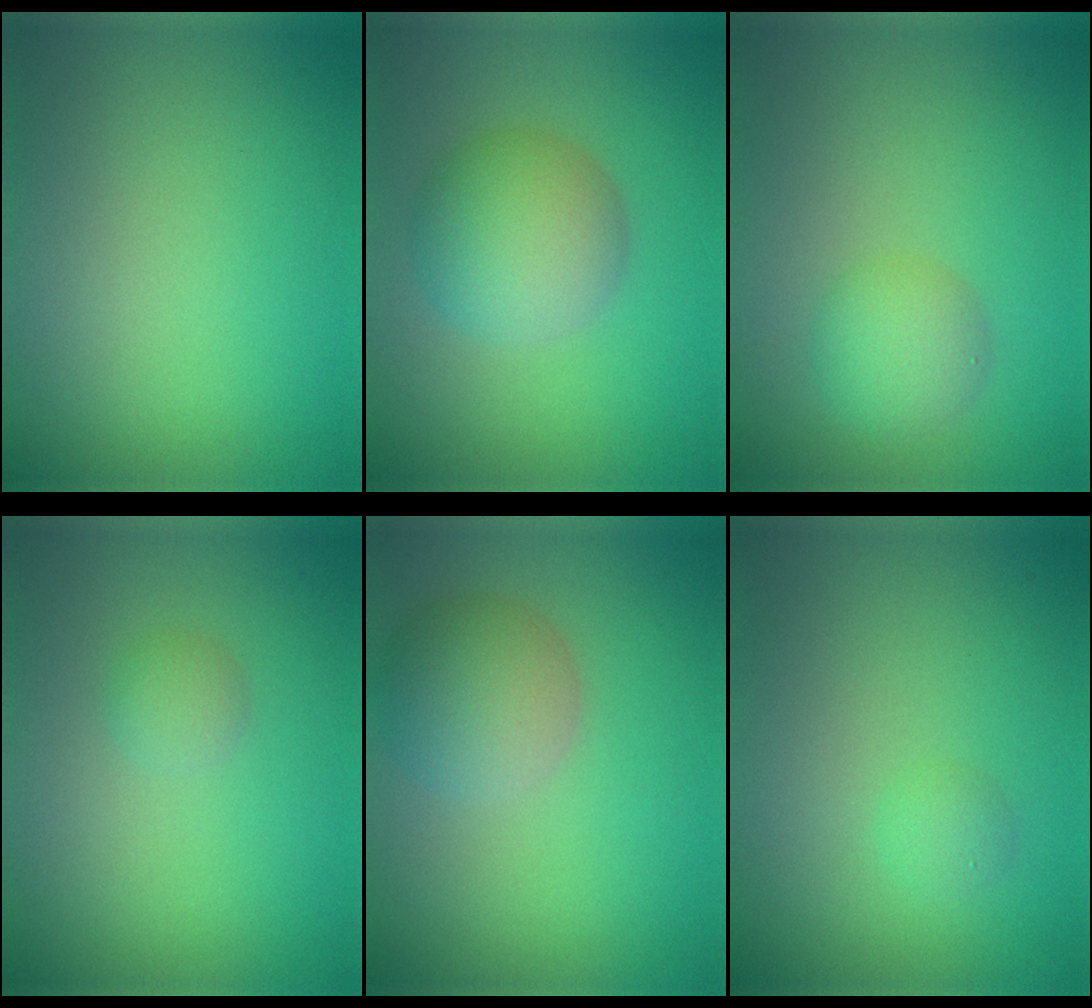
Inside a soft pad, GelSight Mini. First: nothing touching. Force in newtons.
{"total": 5.6, "press": 5.6, "slide": 0.3}
{"total": 2.8, "press": 2.8, "slide": 0.1}
{"total": 1.2, "press": 1.2, "slide": 0.0}
{"total": 4.4, "press": 4.4, "slide": 0.4}
{"total": 1.0, "press": 1.0, "slide": 0.0}